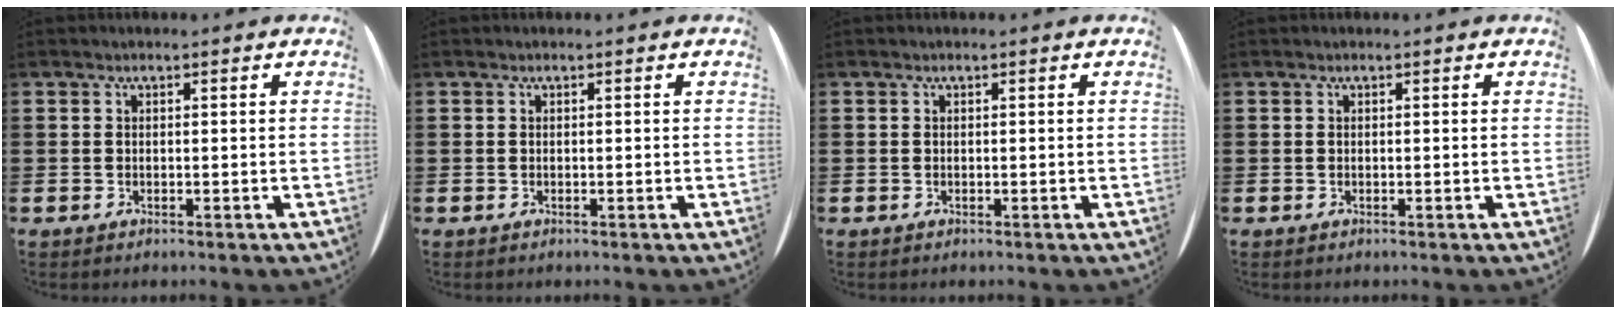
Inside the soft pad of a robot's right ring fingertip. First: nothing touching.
{"total": 0.0}
{"total": 0.0}
{"total": 0.0}